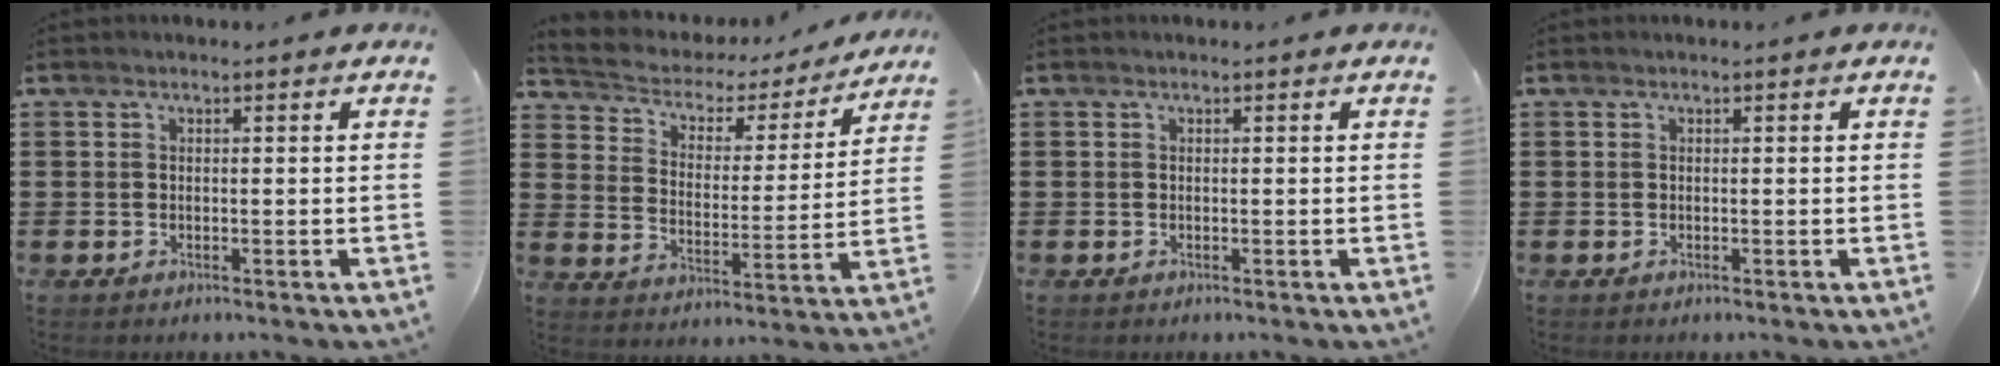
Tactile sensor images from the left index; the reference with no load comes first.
{"total": 3.2, "force": [2.6, 1.7, 0.6], "torque": [-0.033, -0.019, 0.033]}
{"total": 0.0}
{"total": 0.0}